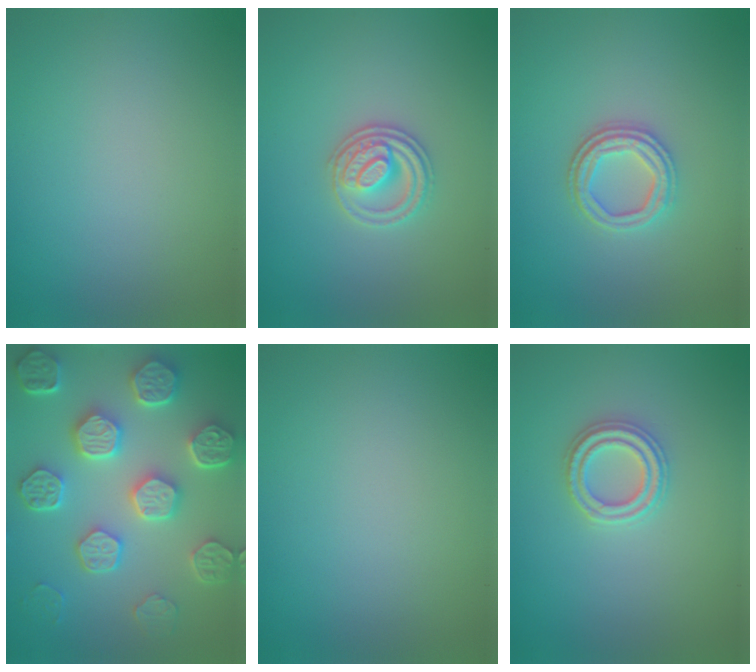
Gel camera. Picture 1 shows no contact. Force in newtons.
{"total": 3.0, "press": 2.8, "slide": 0.9}
{"total": 3.3, "press": 2.9, "slide": 1.5}
{"total": 8.2, "press": 6.5, "slide": 5.0}
{"total": 0.0}
{"total": 2.6, "press": 2.6, "slide": 0.4}